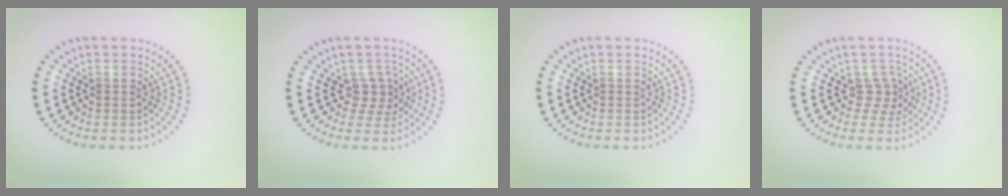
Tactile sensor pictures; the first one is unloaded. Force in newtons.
{"total": 2.2, "press": 1.6, "slide": 1.4}
{"total": 0.0}
{"total": 2.0, "press": 1.3, "slide": 1.5}